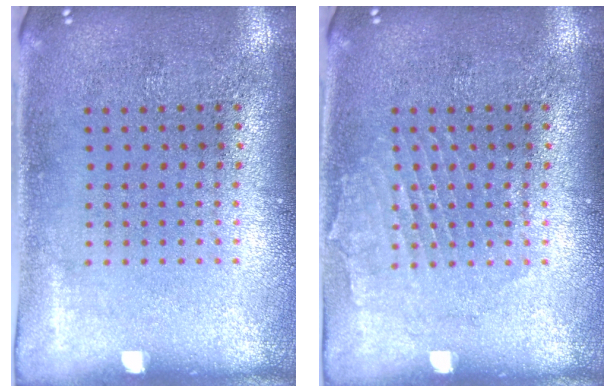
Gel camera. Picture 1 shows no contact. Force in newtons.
{"total": 1.2, "press": 1.2, "slide": 0.1}